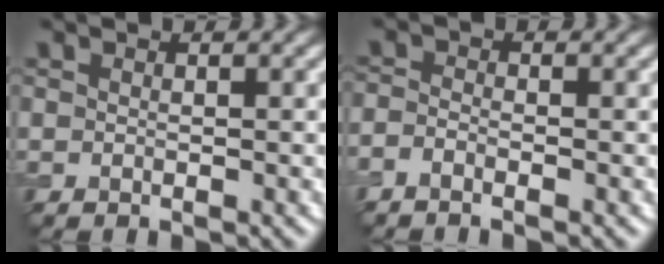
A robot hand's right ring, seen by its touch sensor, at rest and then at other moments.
{"total": 1.4, "force": [-1.1, 0.6, 0.8], "torque": [-0.019, -0.002, -0.029]}